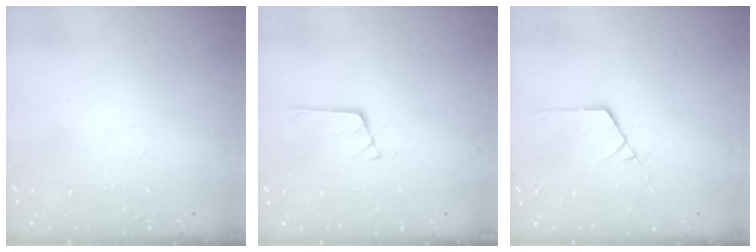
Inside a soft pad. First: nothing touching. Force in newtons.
{"total": 3.4, "press": 3.4, "slide": 0.2}
{"total": 1.3, "press": 1.3, "slide": 0.2}